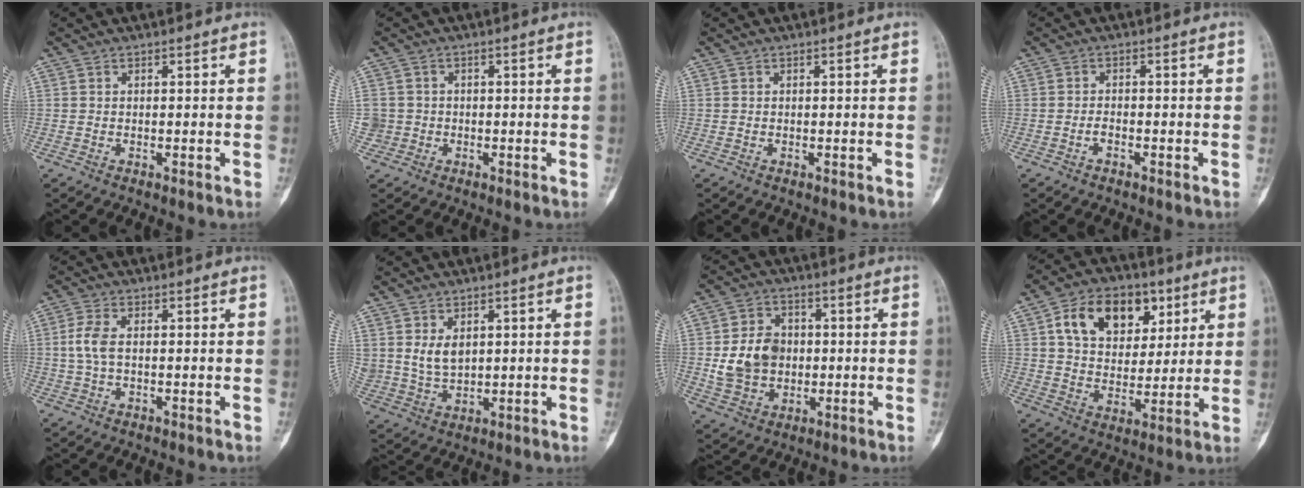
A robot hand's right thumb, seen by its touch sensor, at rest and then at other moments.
{"total": 2.9, "force": [-0.5, 2.8, -0.2], "torque": [0.024, 0.013, -0.013]}
{"total": 0.0}
{"total": 1.5, "force": [-0.9, 0.8, 1.0], "torque": [-0.021, 0.008, -0.018]}
{"total": 4.0, "force": [0.0, 2.1, 3.4], "torque": [-0.084, 0.008, -0.004]}
{"total": 5.5, "force": [1.8, 3.8, 3.6], "torque": [-0.052, -0.011, 0.049]}
{"total": 10.8, "force": [-0.2, 8.8, 6.2], "torque": [-0.085, 0.011, 0.001]}
{"total": 15.4, "force": [6.2, 10.6, 9.4], "torque": [-0.120, -0.009, 0.106]}